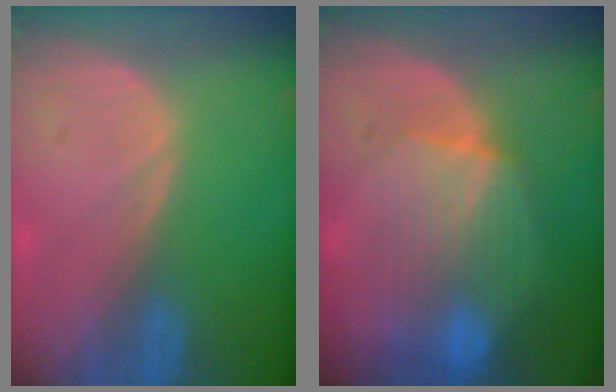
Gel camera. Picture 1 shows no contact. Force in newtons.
{"total": 8.4, "press": 8.0, "slide": 2.3}